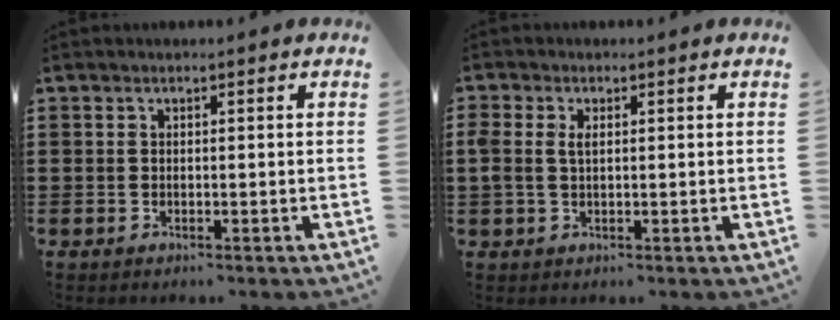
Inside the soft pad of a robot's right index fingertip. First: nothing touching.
{"total": 2.2, "force": [0.4, 1.2, 1.7], "torque": [-0.038, 0.008, 0.005]}